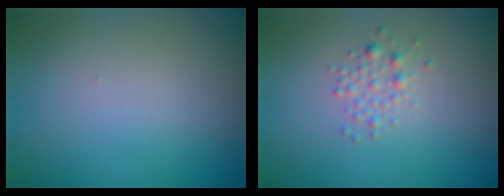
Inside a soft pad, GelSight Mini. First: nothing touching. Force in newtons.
{"total": 1.4, "press": 1.4, "slide": 0.1}